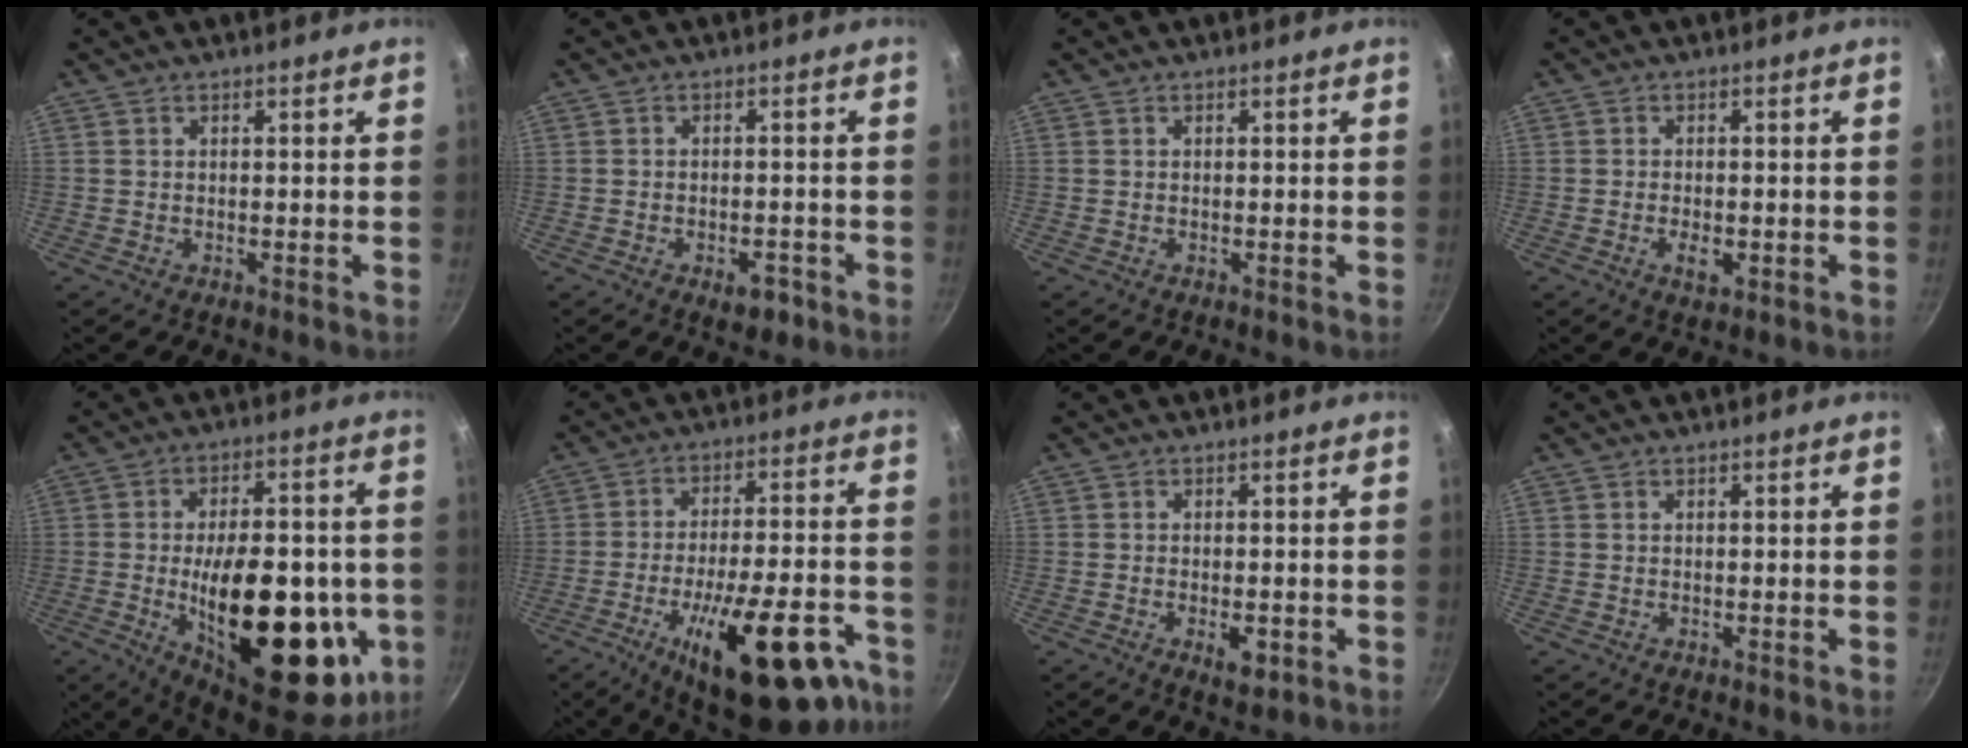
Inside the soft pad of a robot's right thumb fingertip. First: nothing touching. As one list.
[{"total": 4.2, "force": [-2.2, 2.3, 2.7], "torque": [-0.026, 0.016, -0.023]}, {"total": 0.0}, {"total": 3.1, "force": [-1.0, 1.6, 2.5], "torque": [-0.045, 0.004, -0.016]}, {"total": 30.2, "force": [-6.0, 14.4, 25.9], "torque": [-0.343, 0.009, -0.068]}, {"total": 25.4, "force": [-13.3, 9.5, 19.4], "torque": [-0.232, 0.052, -0.190]}, {"total": 3.9, "force": [-1.4, 1.8, 3.2], "torque": [-0.044, 0.004, -0.017]}, {"total": 0.0}]